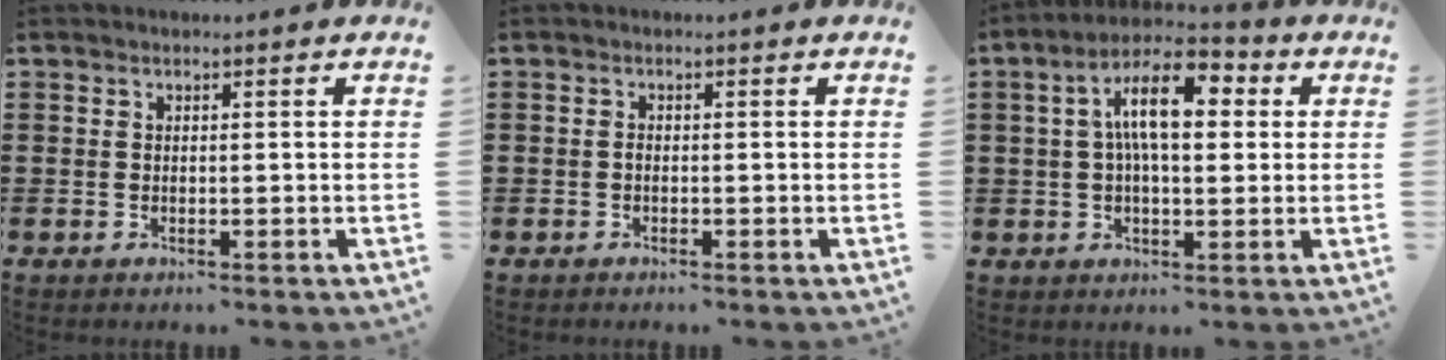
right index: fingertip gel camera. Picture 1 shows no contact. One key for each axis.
{"total": 0.6, "fx": -0.3, "fy": 0.3, "fz": 0.4, "tx": -0.009, "ty": -0.002, "tz": -0.006}
{"total": 10.3, "fx": 2.4, "fy": 4.5, "fz": 9.0, "tx": -0.169, "ty": 0.010, "tz": 0.034}